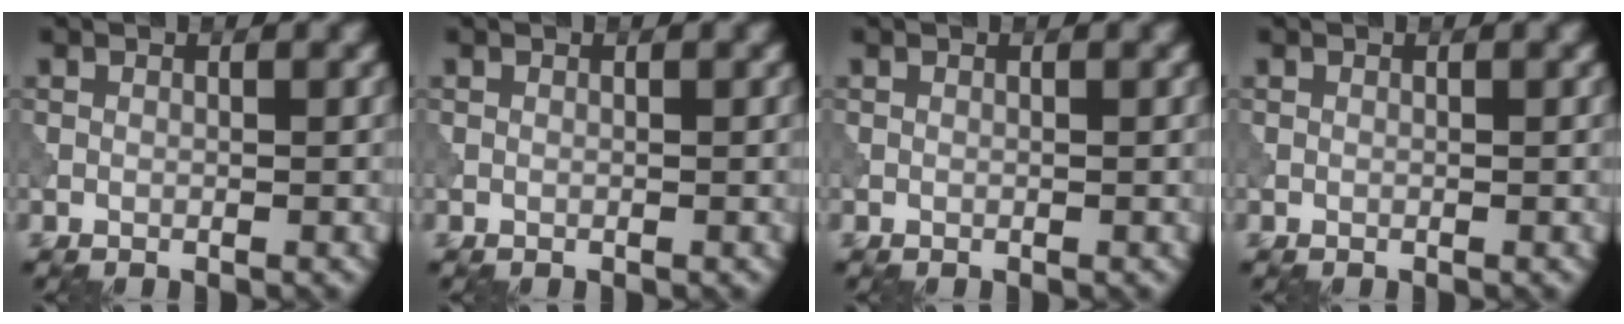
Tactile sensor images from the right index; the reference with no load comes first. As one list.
[{"total": 0.0}, {"total": 0.0}, {"total": 0.0}]